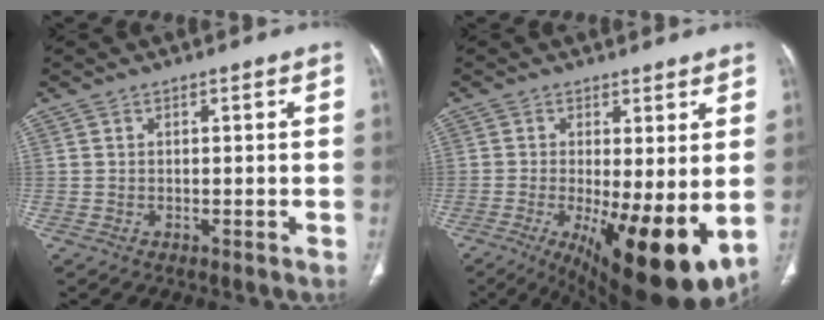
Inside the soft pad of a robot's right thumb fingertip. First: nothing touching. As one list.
[{"total": 16.4, "force": [-3.1, 5.5, 15.1], "torque": [-0.196, -0.029, -0.023]}]